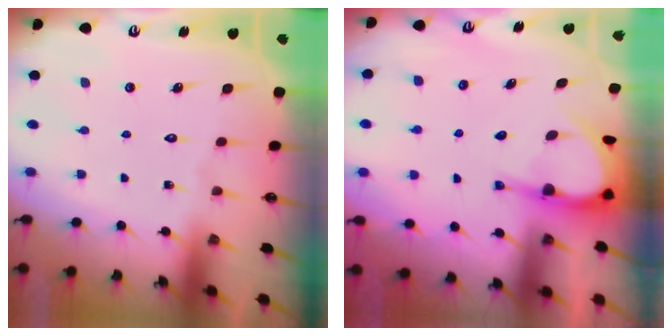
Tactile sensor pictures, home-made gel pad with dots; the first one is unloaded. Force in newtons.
{"total": 5.2, "press": 5.2, "slide": 0.4}